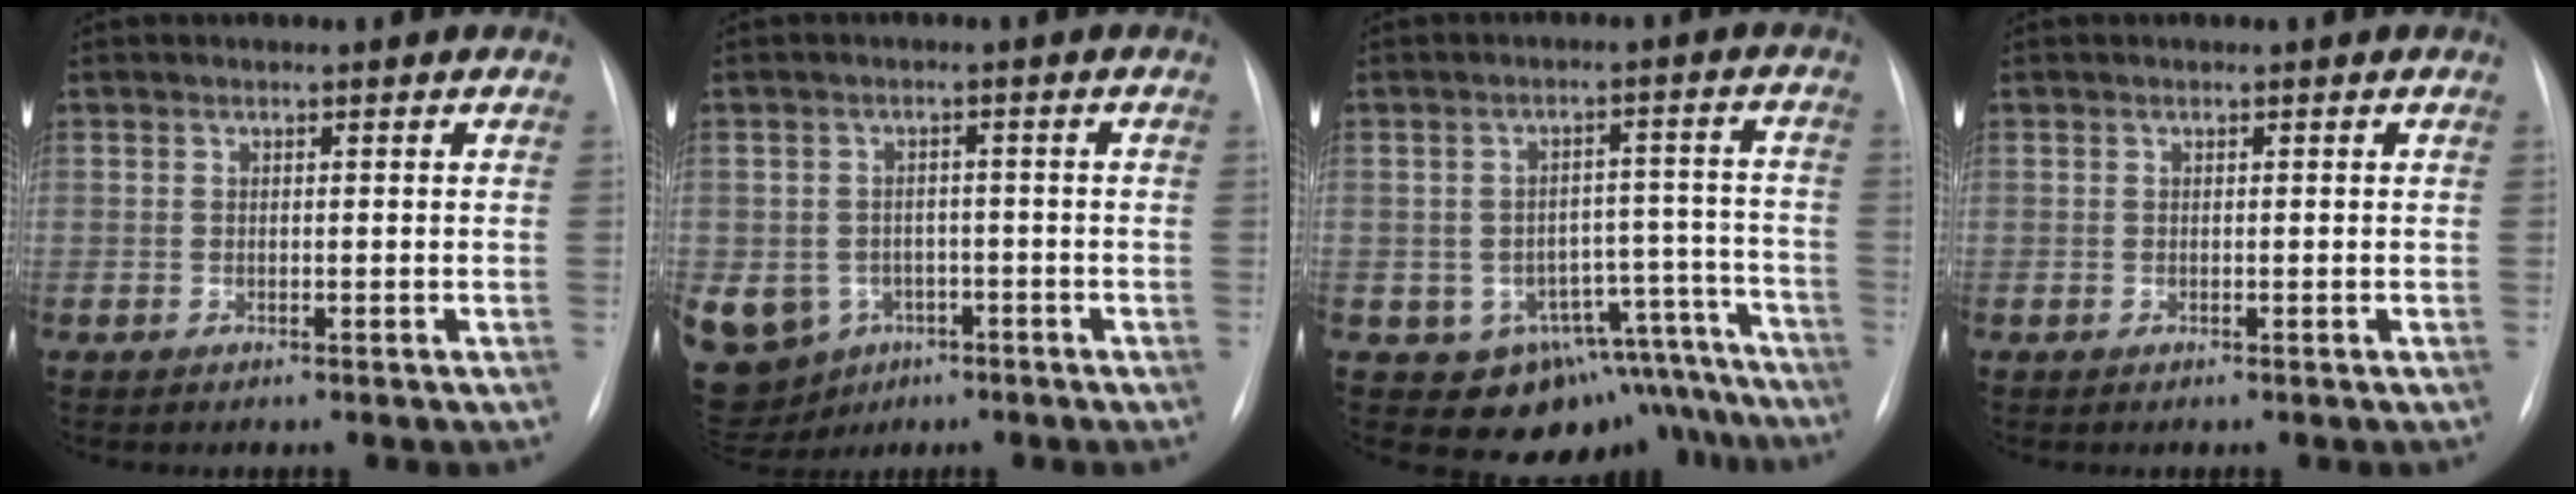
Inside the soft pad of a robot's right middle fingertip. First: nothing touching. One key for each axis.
{"total": 17.4, "fx": -6.9, "fy": 14.6, "fz": 6.5, "tx": -0.196, "ty": 0.011, "tz": -0.086}
{"total": 13.7, "fx": -11.0, "fy": 7.8, "fz": 2.5, "tx": 0.001, "ty": 0.056, "tz": -0.131}
{"total": 0.0}